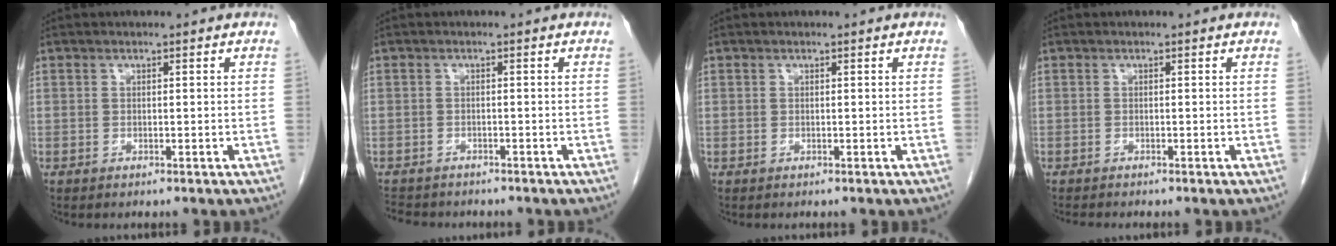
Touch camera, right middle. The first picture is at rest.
{"total": 5.3, "force": [-4.7, 2.0, 1.3], "torque": [-0.020, -0.006, -0.070]}
{"total": 0.0}
{"total": 1.1, "force": [-1.1, -0.1, 0.3], "torque": [-0.009, -0.003, -0.019]}